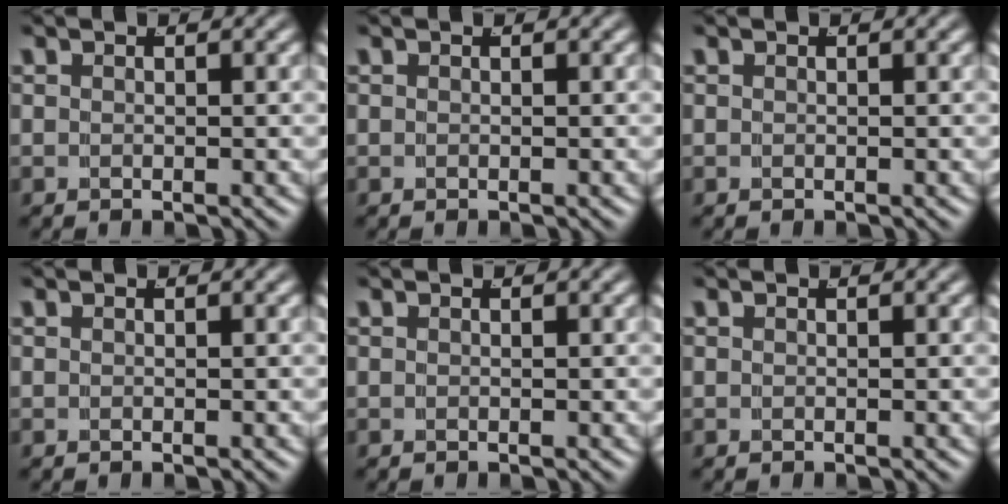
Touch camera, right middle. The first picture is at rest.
{"total": 0.0}
{"total": 1.3, "force": [-0.2, -1.2, -0.3], "torque": [0.017, -0.010, 0.008]}
{"total": 0.0}
{"total": 0.0}
{"total": 0.0}